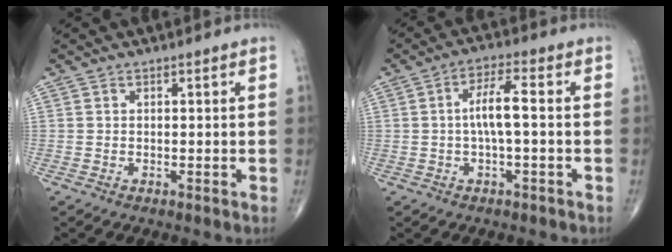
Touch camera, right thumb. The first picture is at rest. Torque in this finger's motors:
{"motor_torque": [1.20, 1.12, 0.95, 0.12, 0.07]}